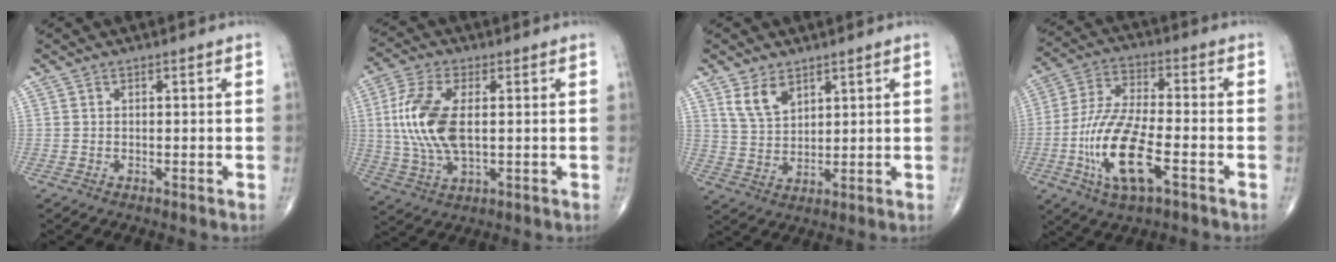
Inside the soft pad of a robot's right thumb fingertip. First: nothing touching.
{"total": 13.3, "force": [1.2, 6.5, 11.5], "torque": [-0.256, 0.000, 0.025]}
{"total": 6.0, "force": [3.6, 3.4, 3.2], "torque": [-0.049, -0.021, 0.080]}
{"total": 15.9, "force": [-5.3, 5.8, 13.8], "torque": [-0.285, 0.019, -0.095]}